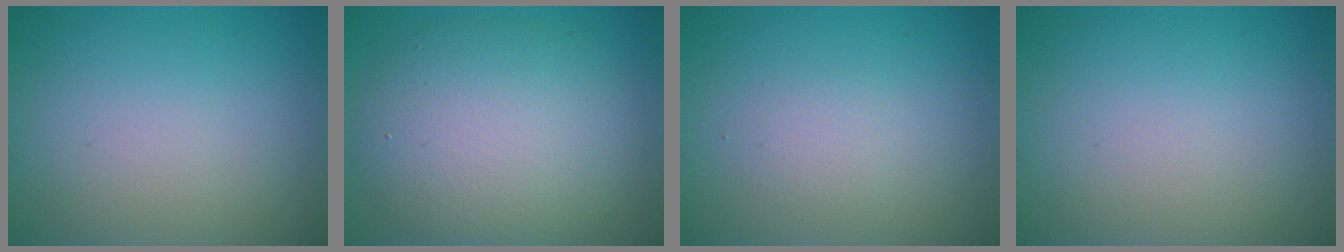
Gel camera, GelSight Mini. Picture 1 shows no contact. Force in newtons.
{"total": 8.6, "press": 8.6, "slide": 0.4}
{"total": 1.4, "press": 1.4, "slide": 0.1}
{"total": 0.0}